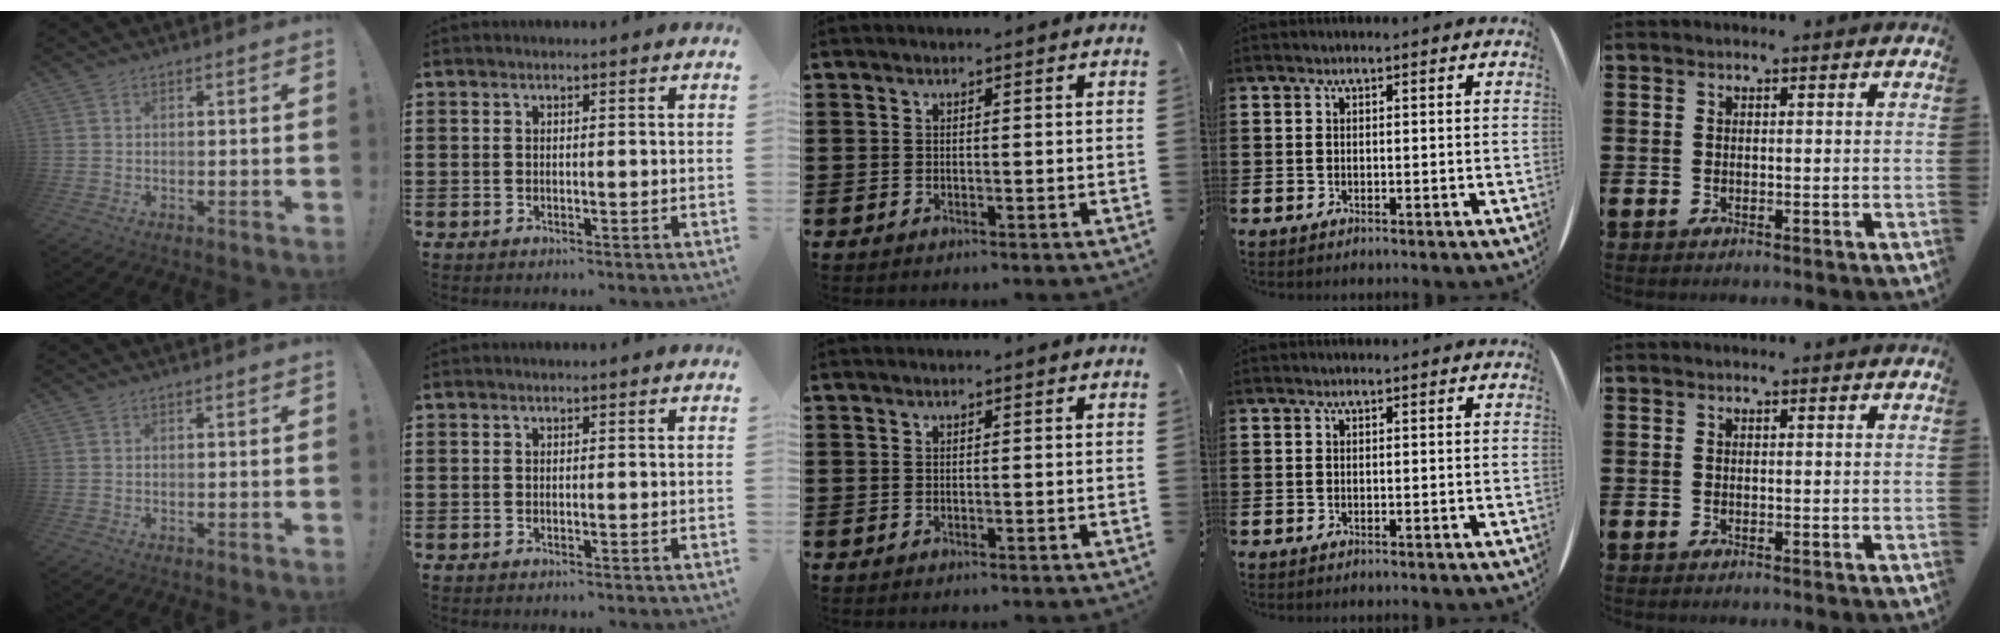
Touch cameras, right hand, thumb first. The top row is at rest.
{}